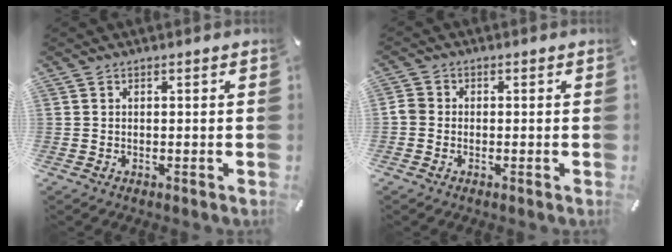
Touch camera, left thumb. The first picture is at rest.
{"total": 2.3, "force": [-0.9, 1.8, 0.9], "torque": [-0.017, 0.005, -0.017]}